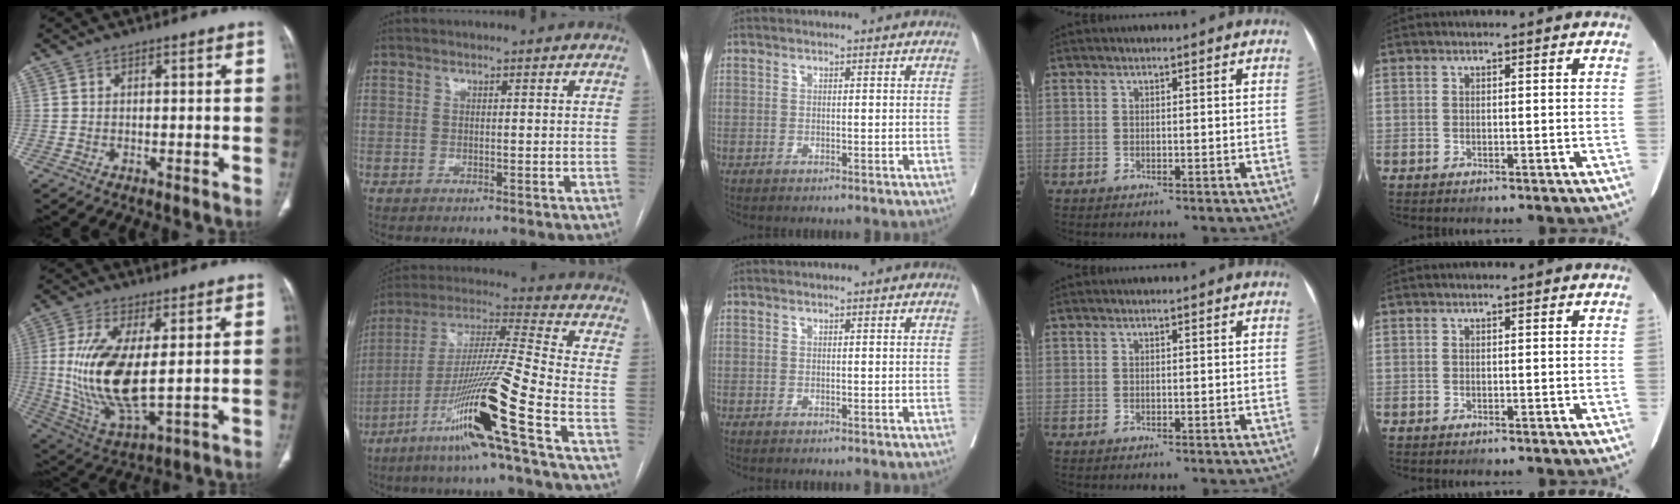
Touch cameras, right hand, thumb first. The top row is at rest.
{"thumb": {"total": 16.5, "force": [1.3, 6.5, 15.1], "torque": [-0.313, -0.024, 0.037]}, "index": {"total": 18.3, "force": [-9.0, -1.9, 15.9], "torque": [-0.320, -0.030, -0.171]}}